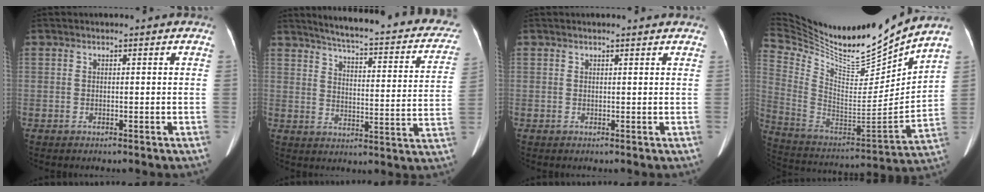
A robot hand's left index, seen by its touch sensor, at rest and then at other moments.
{"total": 26.5, "force": [23.3, 4.6, 11.8], "torque": [-0.155, -0.048, 0.269]}
{"total": 3.6, "force": [3.3, 0.5, 1.3], "torque": [-0.018, 0.018, 0.033]}
{"total": 26.4, "force": [23.8, 2.9, 11.2], "torque": [-0.226, -0.057, 0.400]}